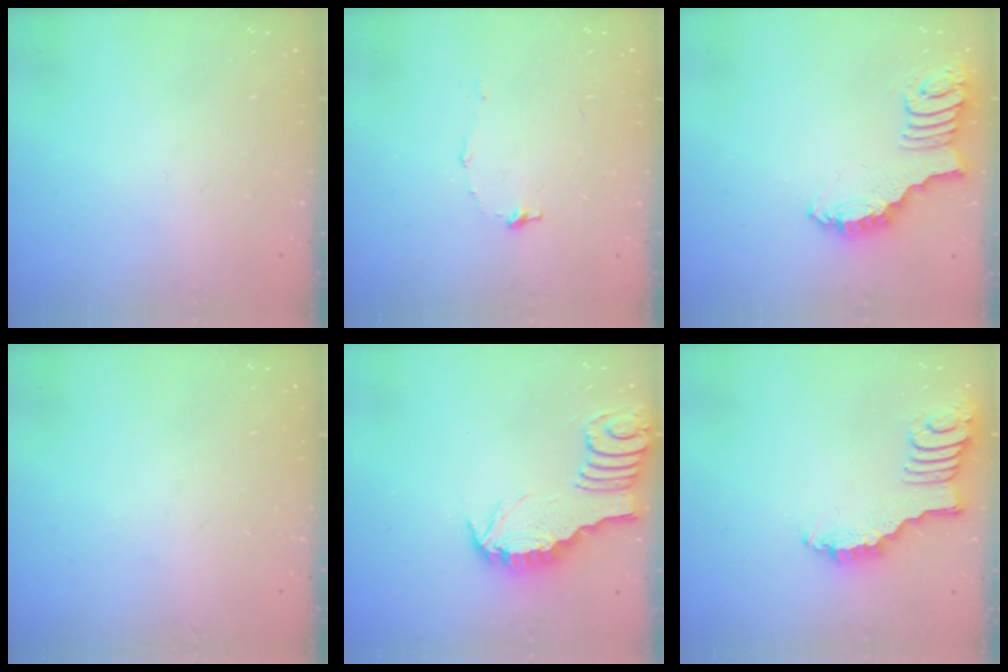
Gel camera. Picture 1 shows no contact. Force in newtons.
{"total": 5.6, "press": 5.6, "slide": 0.5}
{"total": 2.7, "press": 2.7, "slide": 0.5}
{"total": 0.0}
{"total": 3.4, "press": 3.4, "slide": 0.4}
{"total": 2.4, "press": 2.4, "slide": 0.3}